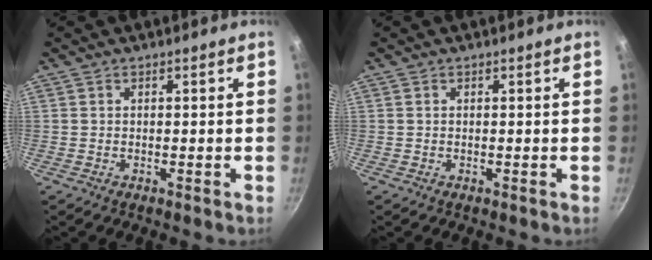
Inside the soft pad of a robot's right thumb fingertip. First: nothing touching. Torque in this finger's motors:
{"motor_torque": [-0.15, 0.21, -0.05, 0.26, 0.05]}